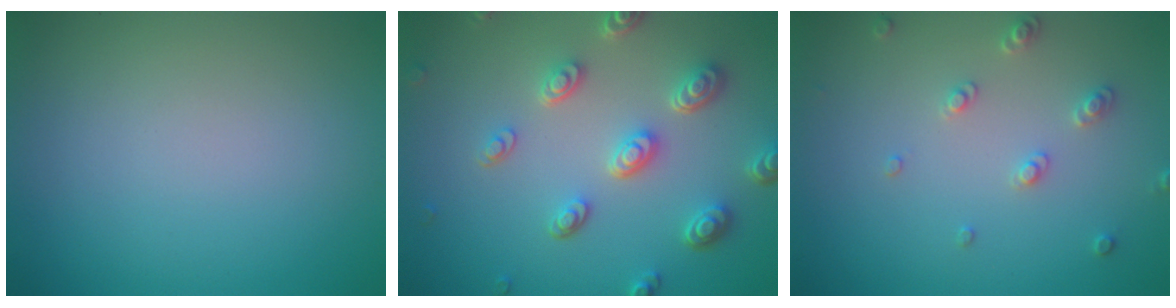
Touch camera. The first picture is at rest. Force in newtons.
{"total": 5.1, "press": 3.8, "slide": 3.3}
{"total": 1.9, "press": 1.8, "slide": 0.5}